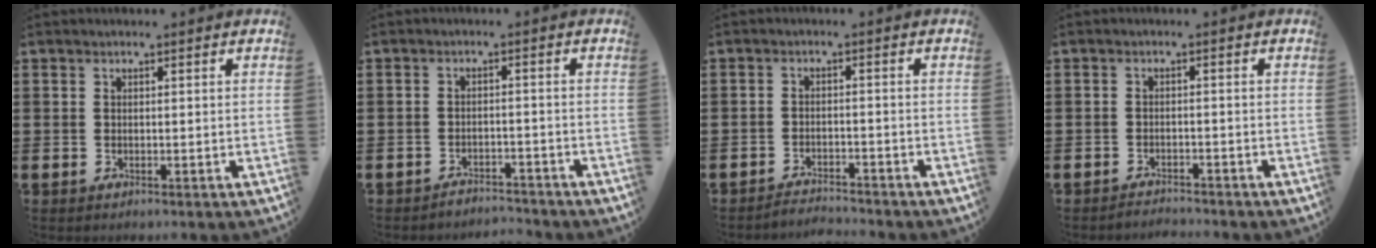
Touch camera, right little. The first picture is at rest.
{"total": 2.2, "force": [-2.2, 0.0, -0.2], "torque": [-0.003, 0.004, -0.048]}
{"total": 2.2, "force": [-2.2, -0.1, -0.2], "torque": [-0.003, 0.004, -0.048]}
{"total": 1.6, "force": [-1.5, -0.1, -0.2], "torque": [-0.001, 0.004, -0.033]}